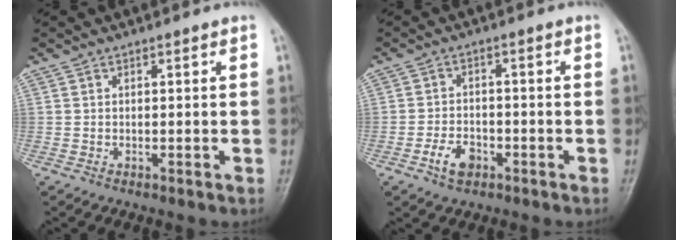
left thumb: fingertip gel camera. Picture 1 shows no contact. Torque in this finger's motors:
{"motor_torque": [-0.09, 1.19, 0.32, 0.12, 0.01]}